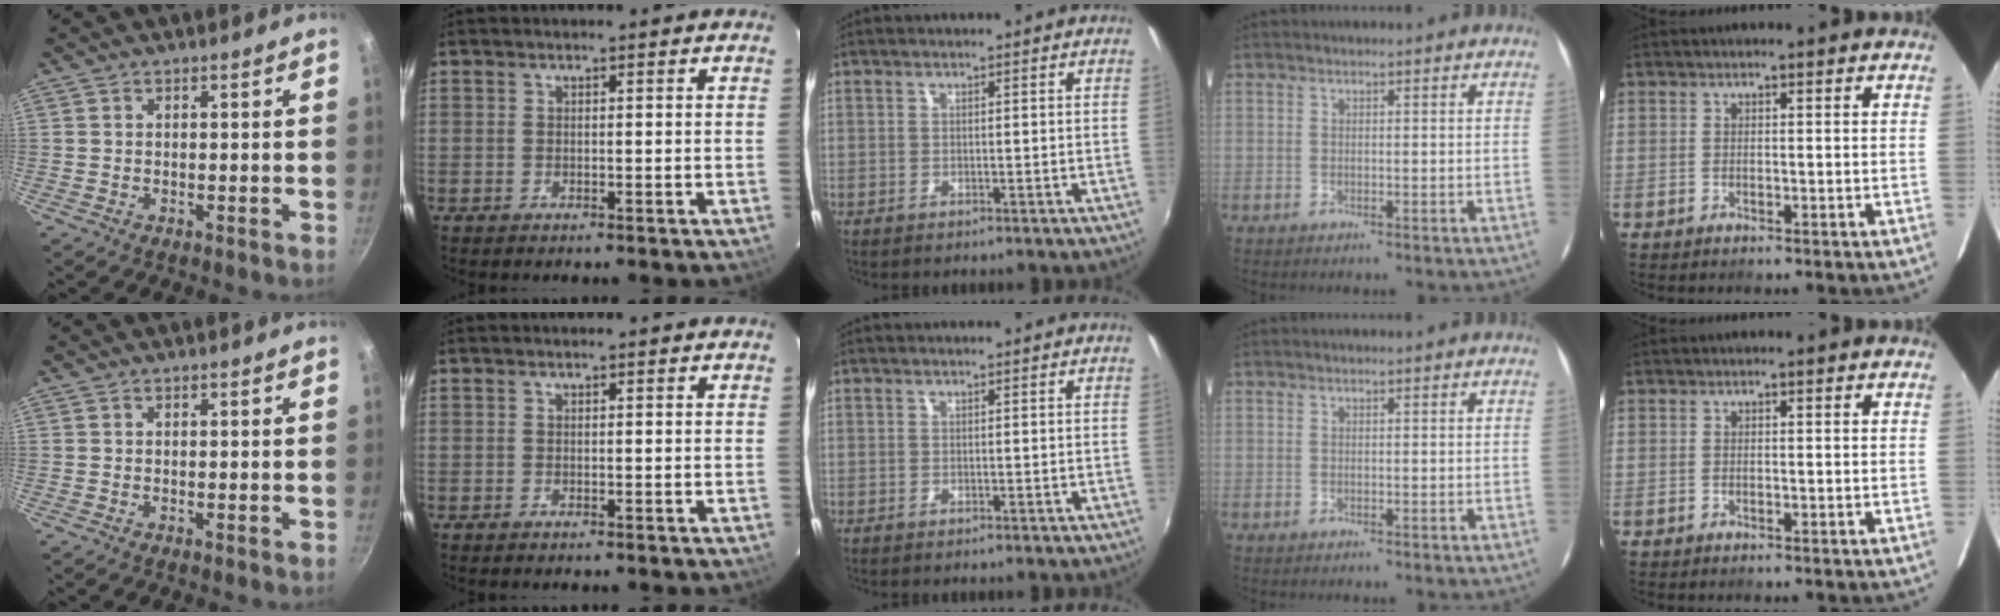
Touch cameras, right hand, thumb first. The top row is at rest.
{}